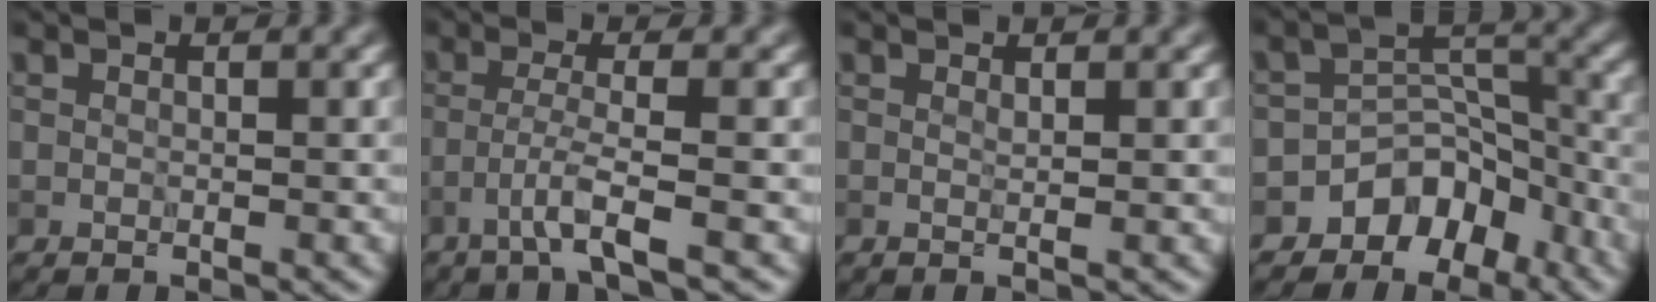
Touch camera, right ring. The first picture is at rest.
{"total": 2.9, "force": [-1.5, 0.0, 2.4], "torque": [-0.043, 0.009, -0.044]}
{"total": 0.6, "force": [0.3, 0.0, 0.5], "torque": [-0.009, -0.002, 0.004]}
{"total": 5.4, "force": [-3.6, 3.8, 1.5], "torque": [0.002, 0.006, -0.062]}